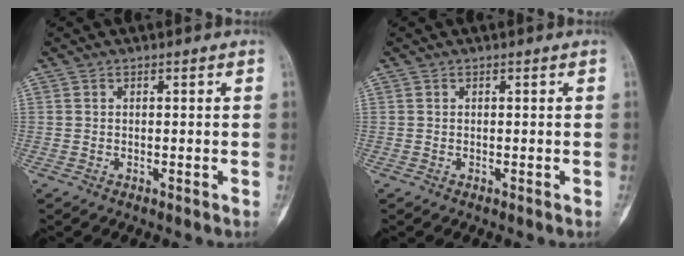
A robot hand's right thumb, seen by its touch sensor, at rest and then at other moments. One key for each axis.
{"total": 0.0}